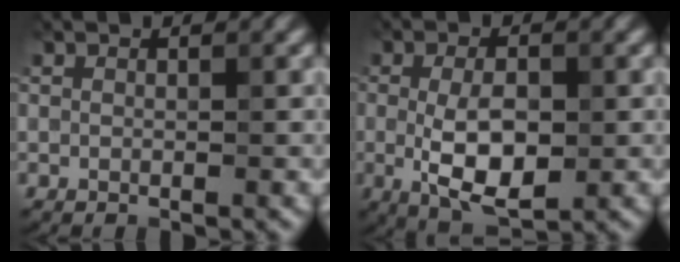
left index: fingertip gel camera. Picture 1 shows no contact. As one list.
[{"total": 6.0, "force": [-0.6, 2.7, 5.3], "torque": [-0.101, -0.007, -0.010]}]